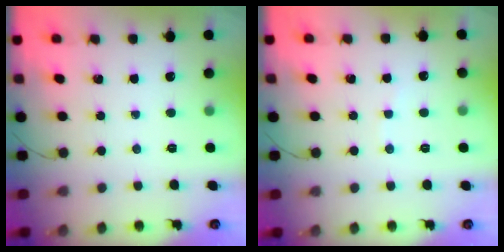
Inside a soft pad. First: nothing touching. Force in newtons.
{"total": 2.9, "press": 2.9, "slide": 0.7}